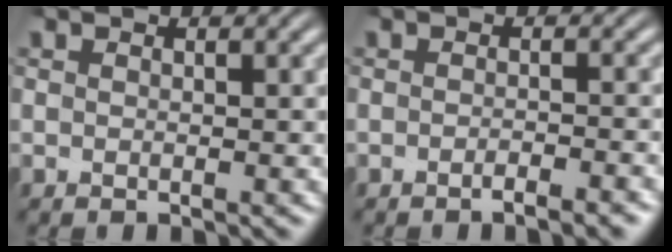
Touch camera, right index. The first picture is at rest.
{"total": 1.6, "force": [-1.4, 0.1, 0.6], "torque": [-0.006, 0.013, -0.034]}